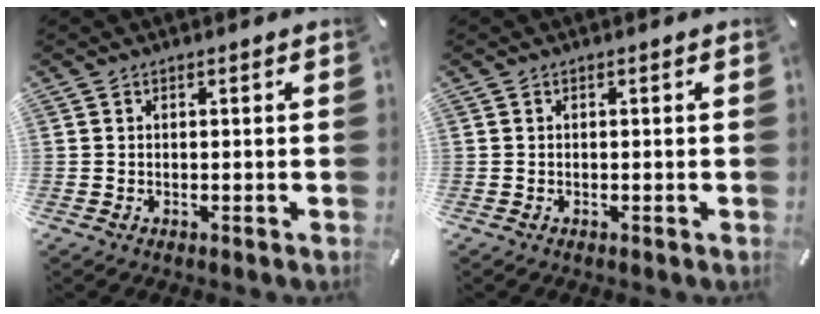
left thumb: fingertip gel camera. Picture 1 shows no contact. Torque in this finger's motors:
{"motor_torque": [-0.05, -0.01, -0.05, 0.04, 0.01]}